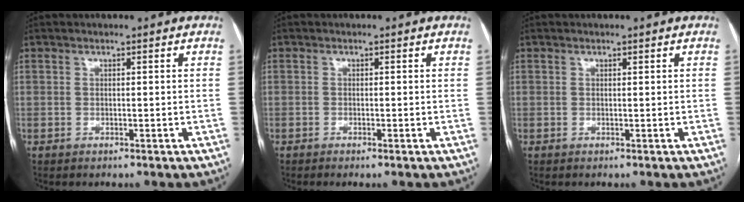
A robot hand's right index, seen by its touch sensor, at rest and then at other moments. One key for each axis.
{"total": 0.7, "fx": -0.5, "fy": -0.1, "fz": 0.5, "tx": -0.010, "ty": -0.001, "tz": -0.008}
{"total": 0.0}